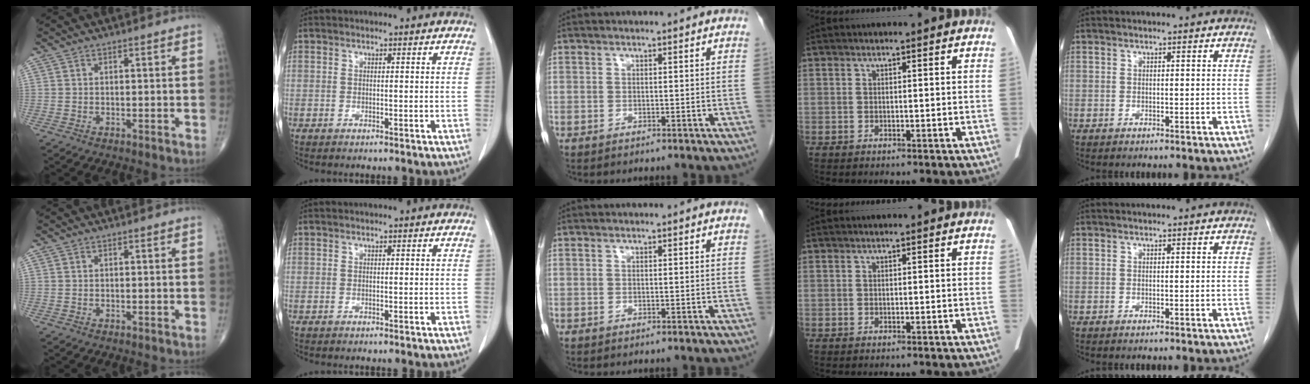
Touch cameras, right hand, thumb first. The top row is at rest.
{}